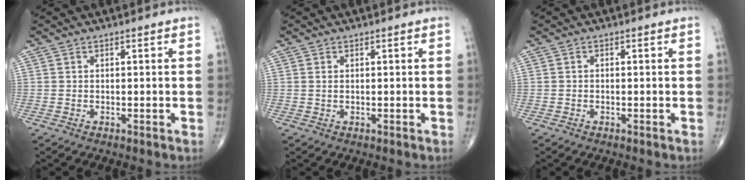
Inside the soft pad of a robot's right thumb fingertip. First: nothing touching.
{"total": 0.5, "force": [0.2, 0.2, 0.4], "torque": [-0.013, 0.002, 0.005]}
{"total": 0.0}